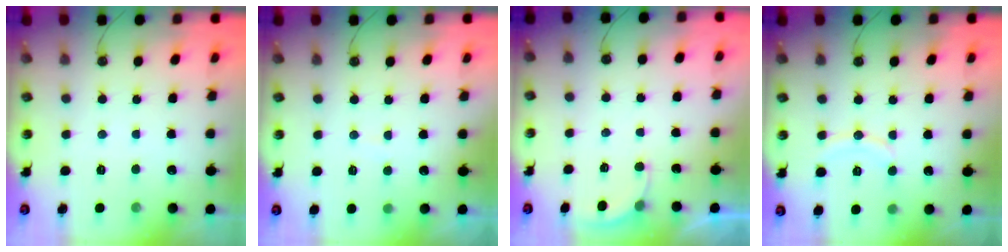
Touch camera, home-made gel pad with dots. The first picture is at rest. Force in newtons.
{"total": 3.0, "press": 2.7, "slide": 1.3}
{"total": 2.4, "press": 2.4, "slide": 0.2}
{"total": 8.2, "press": 8.2, "slide": 0.9}